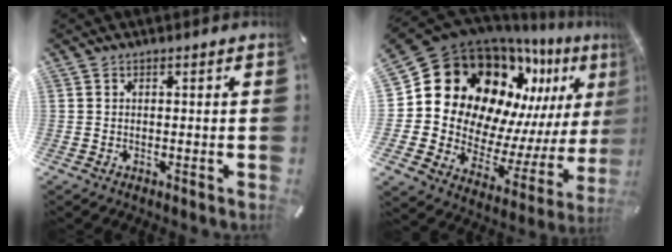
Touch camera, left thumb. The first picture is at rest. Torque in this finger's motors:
{"motor_torque": [2.51, 2.50, 1.70, -1.07, 0.36]}